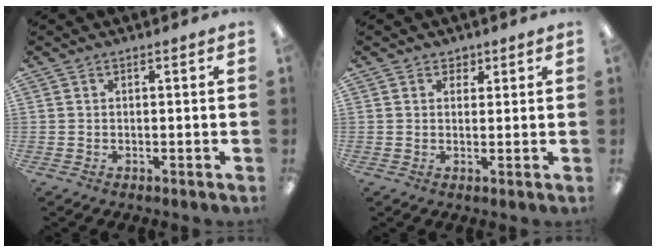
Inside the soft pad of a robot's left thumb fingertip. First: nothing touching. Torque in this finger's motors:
{"motor_torque": [0.05, -0.04, -0.44, 0.22, -0.01]}